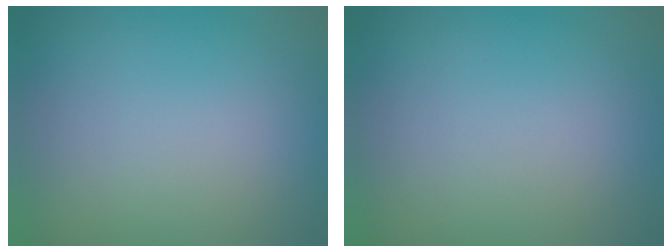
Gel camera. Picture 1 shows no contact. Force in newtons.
{"total": 0.0}